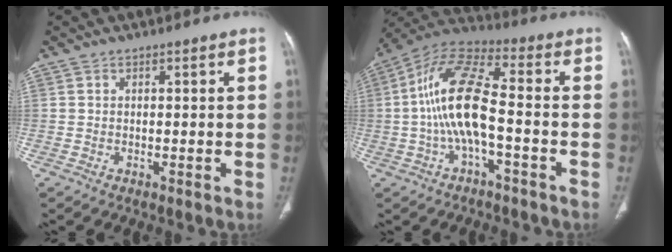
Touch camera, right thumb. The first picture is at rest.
{"total": 13.8, "force": [-2.0, 4.7, 12.8], "torque": [-0.263, 0.045, -0.042]}